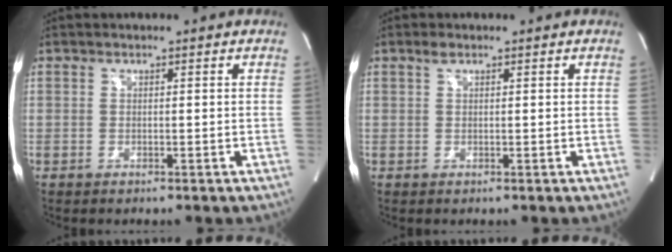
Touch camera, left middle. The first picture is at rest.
{"total": 1.0, "force": [0.7, 0.4, 0.6], "torque": [-0.014, 0.007, 0.013]}